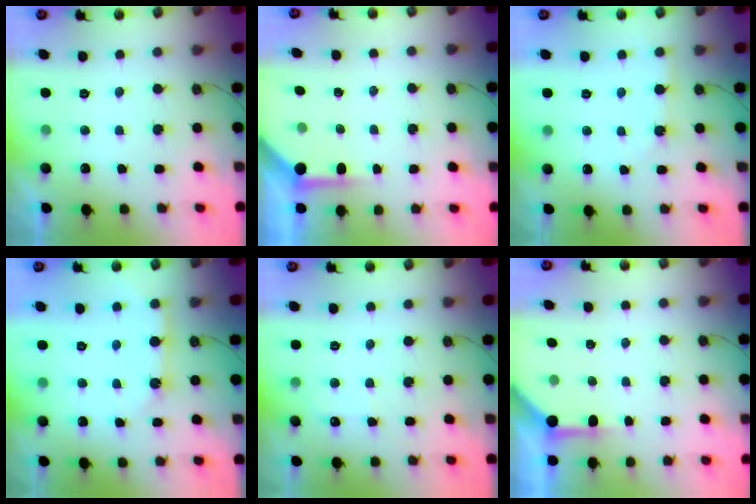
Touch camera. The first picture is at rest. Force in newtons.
{"total": 3.5, "press": 3.5, "slide": 0.5}
{"total": 4.2, "press": 4.2, "slide": 0.5}
{"total": 8.0, "press": 7.9, "slide": 0.8}
{"total": 3.9, "press": 3.8, "slide": 0.6}
{"total": 3.9, "press": 3.9, "slide": 0.5}